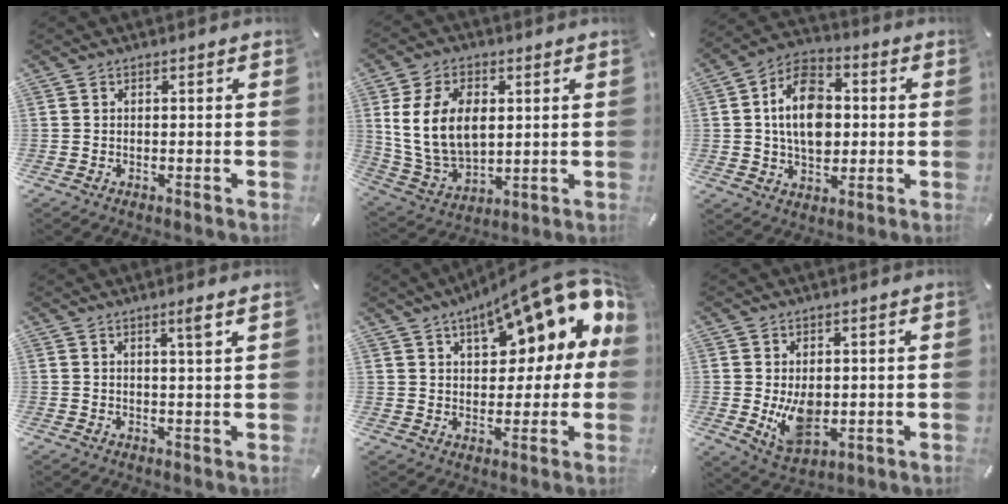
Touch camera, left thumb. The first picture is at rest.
{"total": 13.9, "force": [2.9, 9.9, 9.4], "torque": [-0.214, 0.000, 0.050]}
{"total": 14.1, "force": [0.8, 10.2, 9.8], "torque": [-0.179, 0.011, 0.013]}
{"total": 3.0, "force": [1.7, -0.1, 2.5], "torque": [-0.043, -0.007, 0.026]}
{"total": 17.9, "force": [9.9, 8.2, 12.4], "torque": [-0.169, -0.063, 0.164]}
{"total": 9.2, "force": [-0.2, 6.3, 6.7], "torque": [-0.117, -0.010, -0.004]}